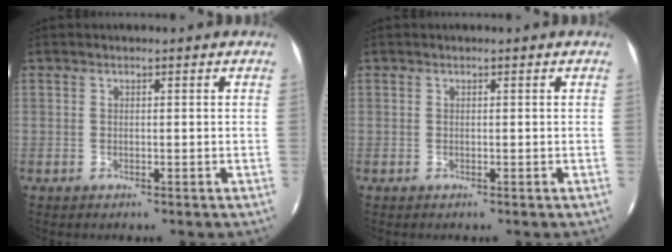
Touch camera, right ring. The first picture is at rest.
{"total": 0.0}